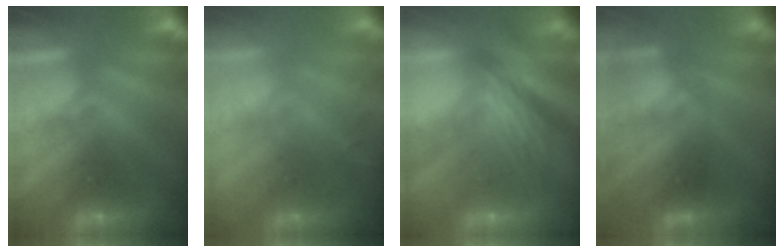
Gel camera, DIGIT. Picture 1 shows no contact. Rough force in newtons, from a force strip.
{"total": 7.6}
{"total": 9.7}
{"total": 2.8}